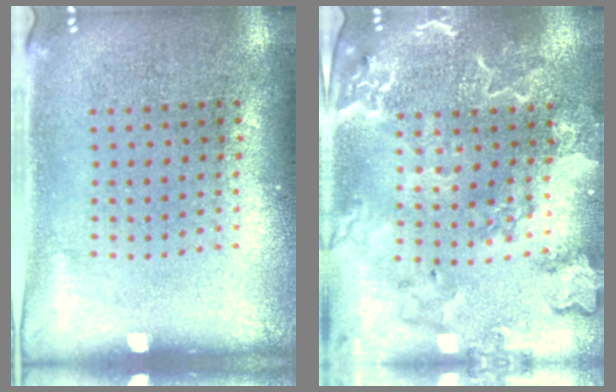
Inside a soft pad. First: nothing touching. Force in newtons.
{"total": 2.6, "press": 2.5, "slide": 0.9}